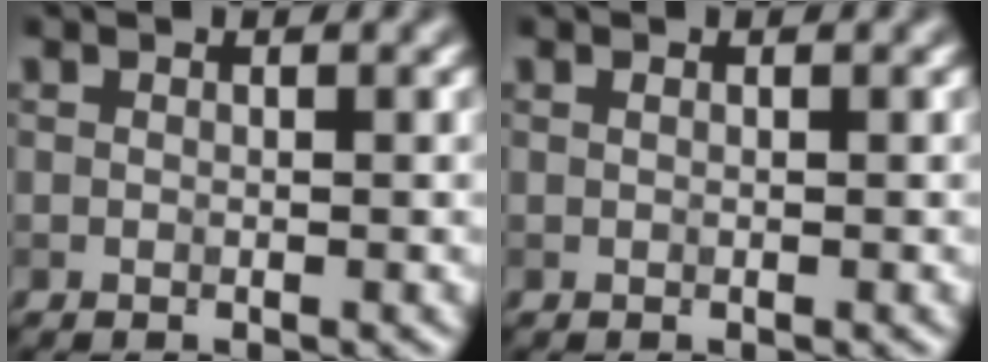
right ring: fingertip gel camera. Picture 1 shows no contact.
{"total": 0.0}